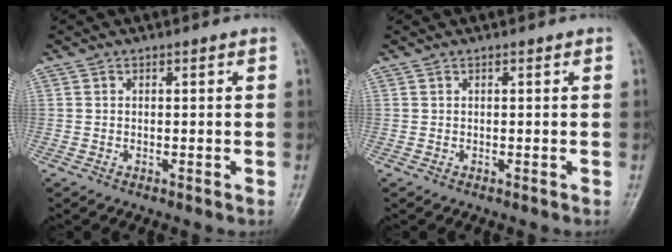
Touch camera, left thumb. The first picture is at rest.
{"total": 0.0}